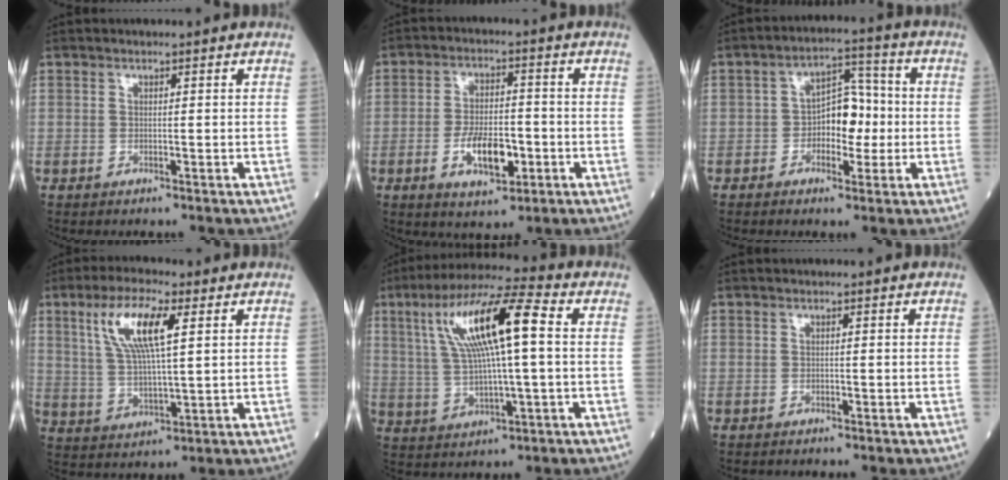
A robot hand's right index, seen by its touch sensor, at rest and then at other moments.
{"total": 8.6, "force": [-2.9, 3.7, 7.3], "torque": [-0.140, 0.002, -0.043]}
{"total": 8.2, "force": [-1.2, 4.5, 6.8], "torque": [-0.121, 0.029, -0.018]}
{"total": 10.8, "force": [4.1, 2.6, 9.7], "torque": [-0.203, 0.012, 0.082]}
{"total": 15.6, "force": [3.3, 2.7, 15.0], "torque": [-0.291, 0.034, 0.060]}
{"total": 0.0}